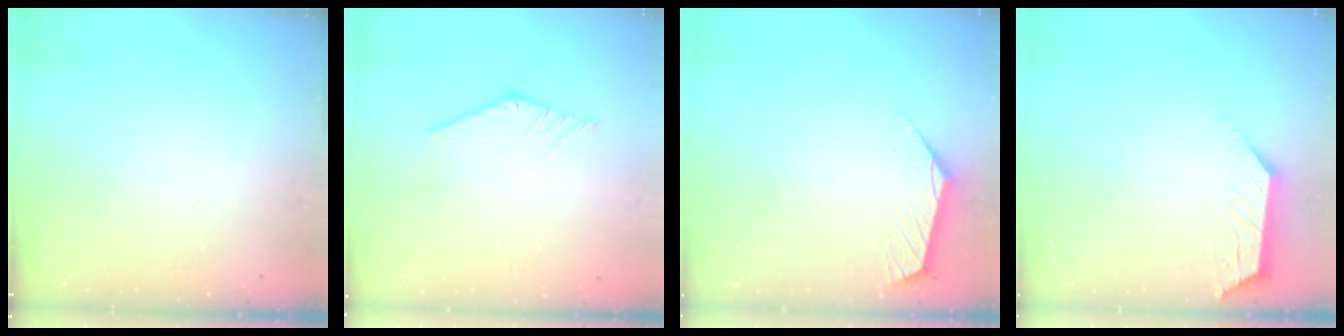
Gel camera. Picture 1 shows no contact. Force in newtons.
{"total": 0.0}
{"total": 1.5, "press": 1.5, "slide": 0.3}
{"total": 2.5, "press": 2.4, "slide": 0.5}